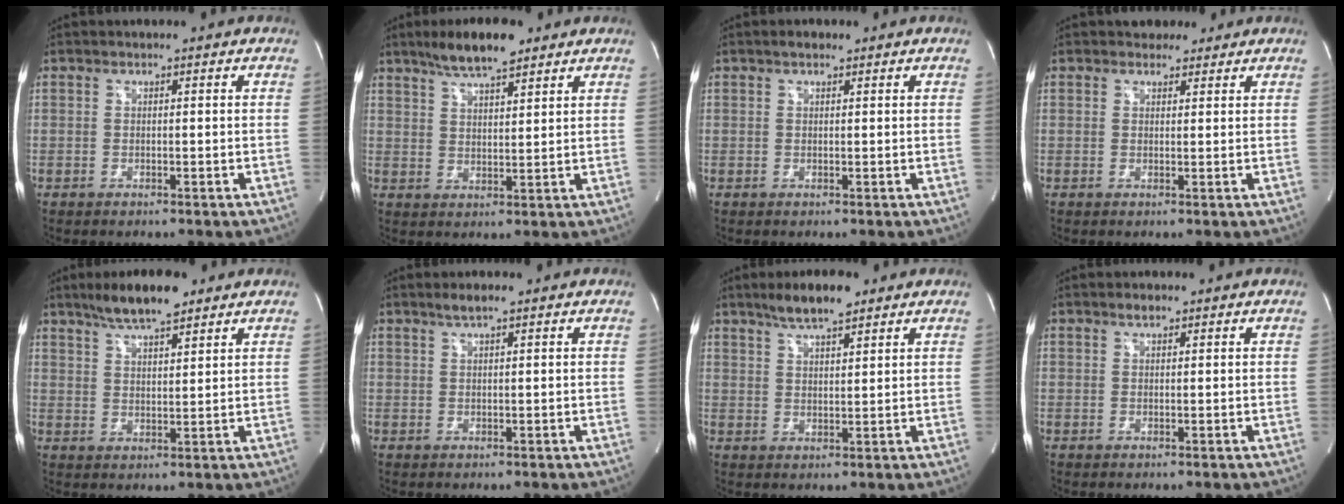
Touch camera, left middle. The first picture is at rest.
{"total": 8.3, "force": [6.1, 1.8, 5.3], "torque": [-0.097, 0.010, 0.107]}
{"total": 1.4, "force": [1.0, 0.6, 0.7], "torque": [-0.017, 0.010, 0.016]}
{"total": 2.5, "force": [2.0, 1.4, 0.3], "torque": [-0.002, 0.007, 0.028]}
{"total": 8.6, "force": [6.4, 1.8, 5.5], "torque": [-0.100, 0.010, 0.112]}
{"total": 2.3, "force": [1.7, 0.2, 1.6], "torque": [-0.036, 0.006, 0.031]}
{"total": 7.0, "force": [5.1, 1.5, 4.5], "torque": [-0.085, 0.009, 0.089]}
{"total": 1.4, "force": [1.0, 0.6, 0.8], "torque": [-0.016, 0.004, 0.016]}